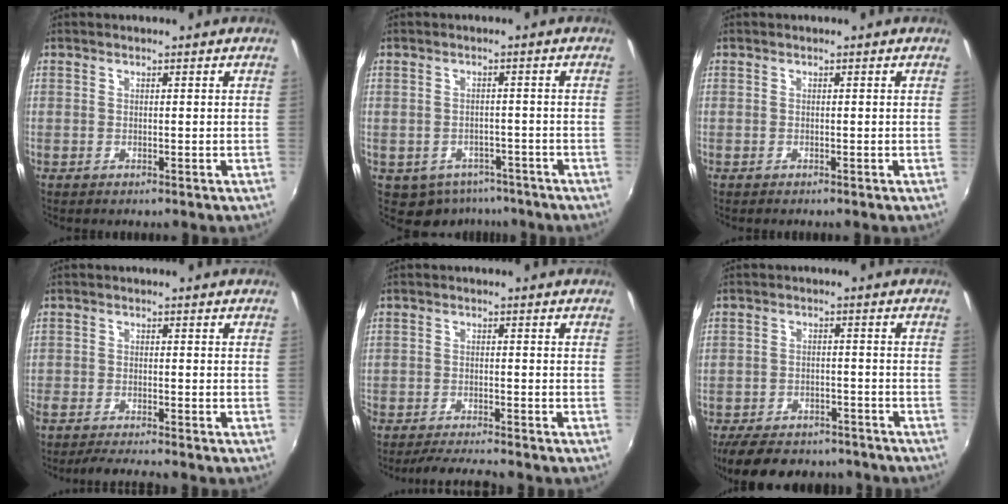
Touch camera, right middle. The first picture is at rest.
{"total": 6.5, "force": [-4.4, 4.4, 1.7], "torque": [-0.042, -0.004, -0.050]}
{"total": 0.0}
{"total": 5.2, "force": [-4.8, -0.2, 2.0], "torque": [-0.056, -0.012, -0.085]}
{"total": 5.9, "force": [-5.4, 0.0, 2.2], "torque": [-0.060, -0.007, -0.091]}
{"total": 14.3, "force": [-11.5, 6.2, 5.8], "torque": [-0.135, 0.000, -0.162]}